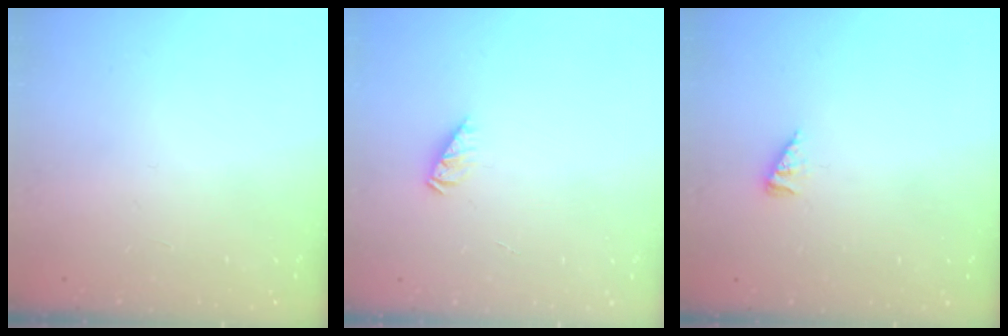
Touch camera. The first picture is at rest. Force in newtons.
{"total": 2.0, "press": 2.0, "slide": 0.2}
{"total": 2.5, "press": 2.5, "slide": 0.4}